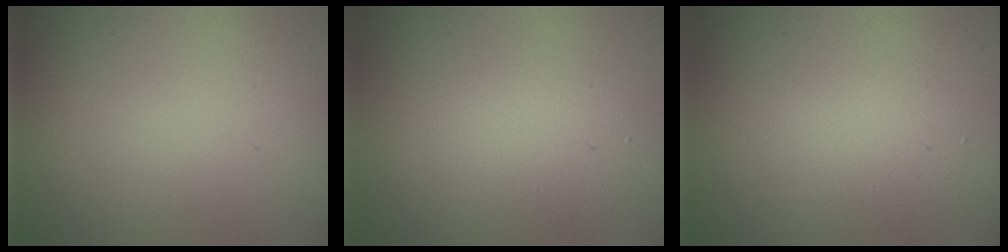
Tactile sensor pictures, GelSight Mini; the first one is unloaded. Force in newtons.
{"total": 3.5, "press": 3.5, "slide": 0.2}
{"total": 2.5, "press": 2.5, "slide": 0.1}